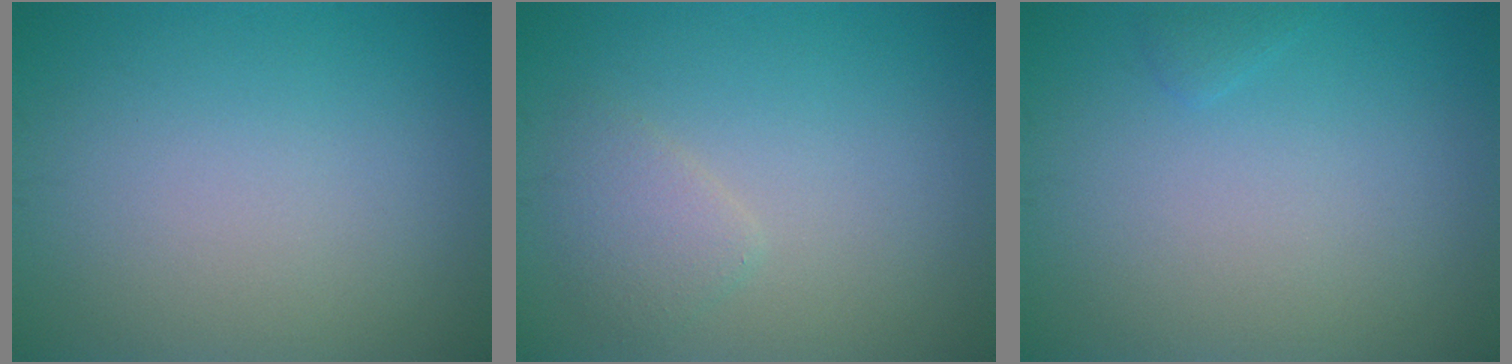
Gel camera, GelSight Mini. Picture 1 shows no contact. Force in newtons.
{"total": 1.7, "press": 1.7, "slide": 0.2}
{"total": 0.6, "press": 0.6, "slide": 0.1}